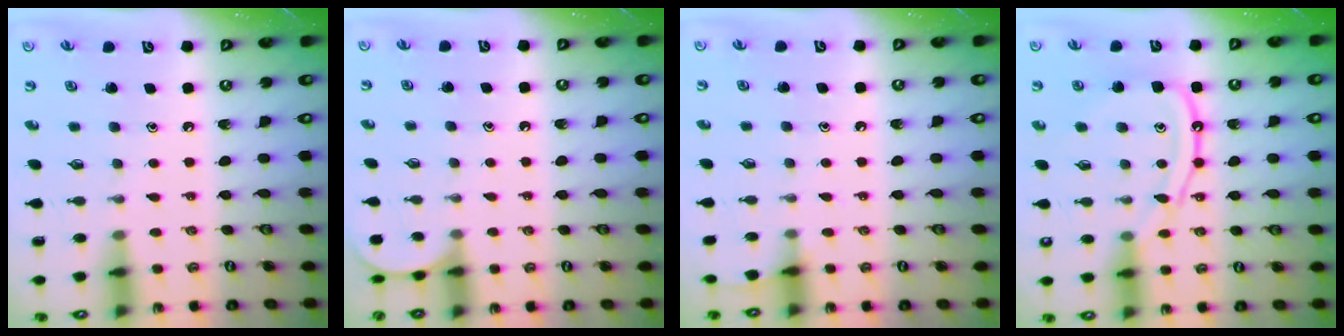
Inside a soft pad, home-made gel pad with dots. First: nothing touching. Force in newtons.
{"total": 0.9, "press": 0.9, "slide": 0.2}
{"total": 4.0, "press": 3.9, "slide": 0.6}
{"total": 11.4, "press": 11.3, "slide": 1.2}